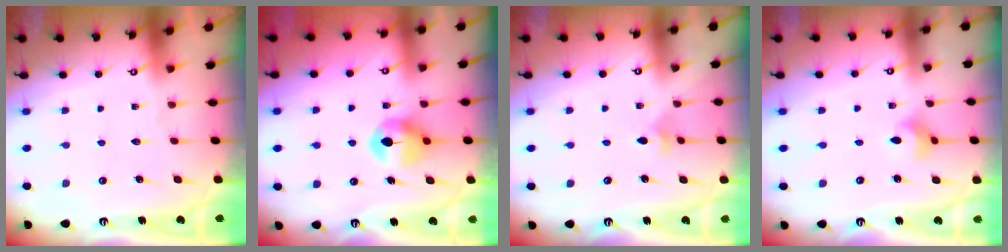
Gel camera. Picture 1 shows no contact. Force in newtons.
{"total": 8.2, "press": 8.1, "slide": 0.4}
{"total": 2.7, "press": 2.6, "slide": 0.6}
{"total": 3.8, "press": 3.8, "slide": 0.3}